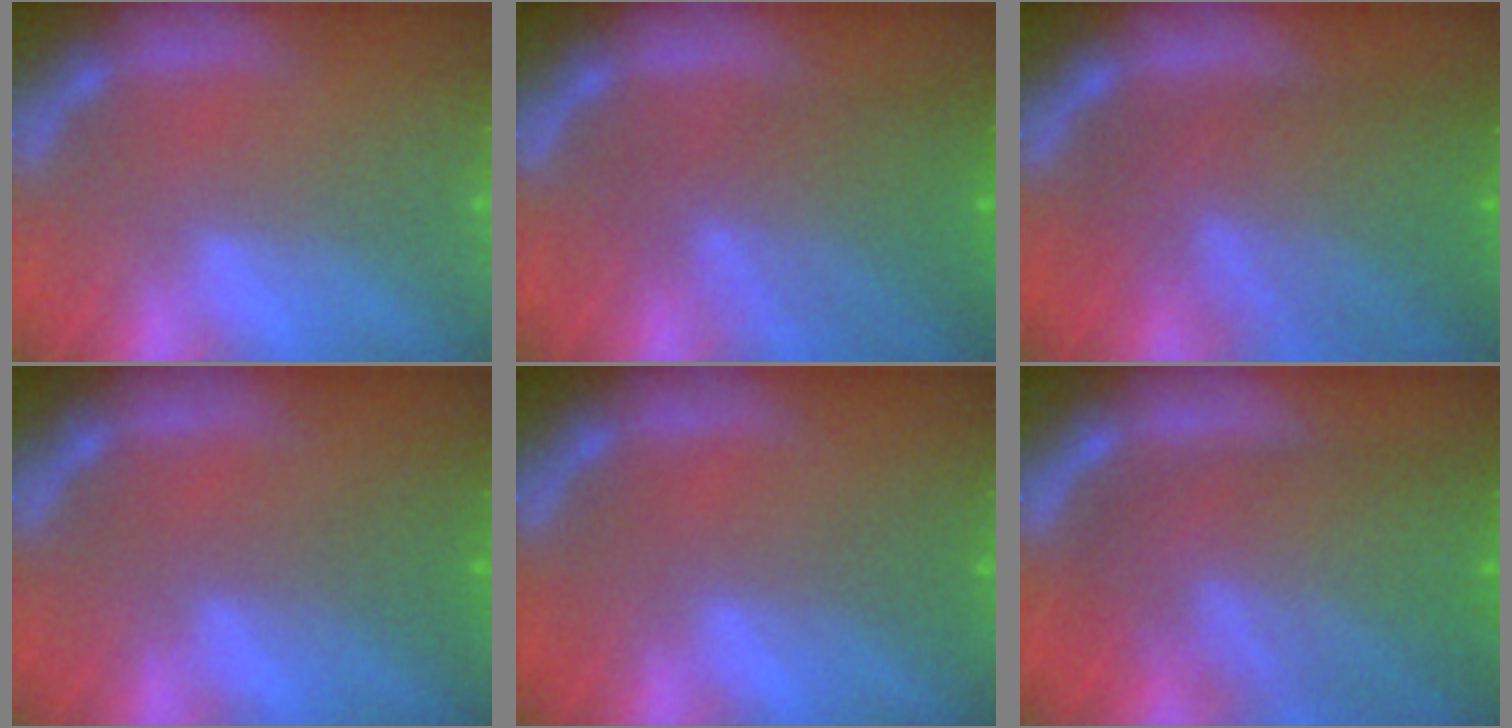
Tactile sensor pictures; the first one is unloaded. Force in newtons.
{"total": 6.6}
{"total": 9.0}
{"total": 1.5}
{"total": 1.0}
{"total": 10.0}